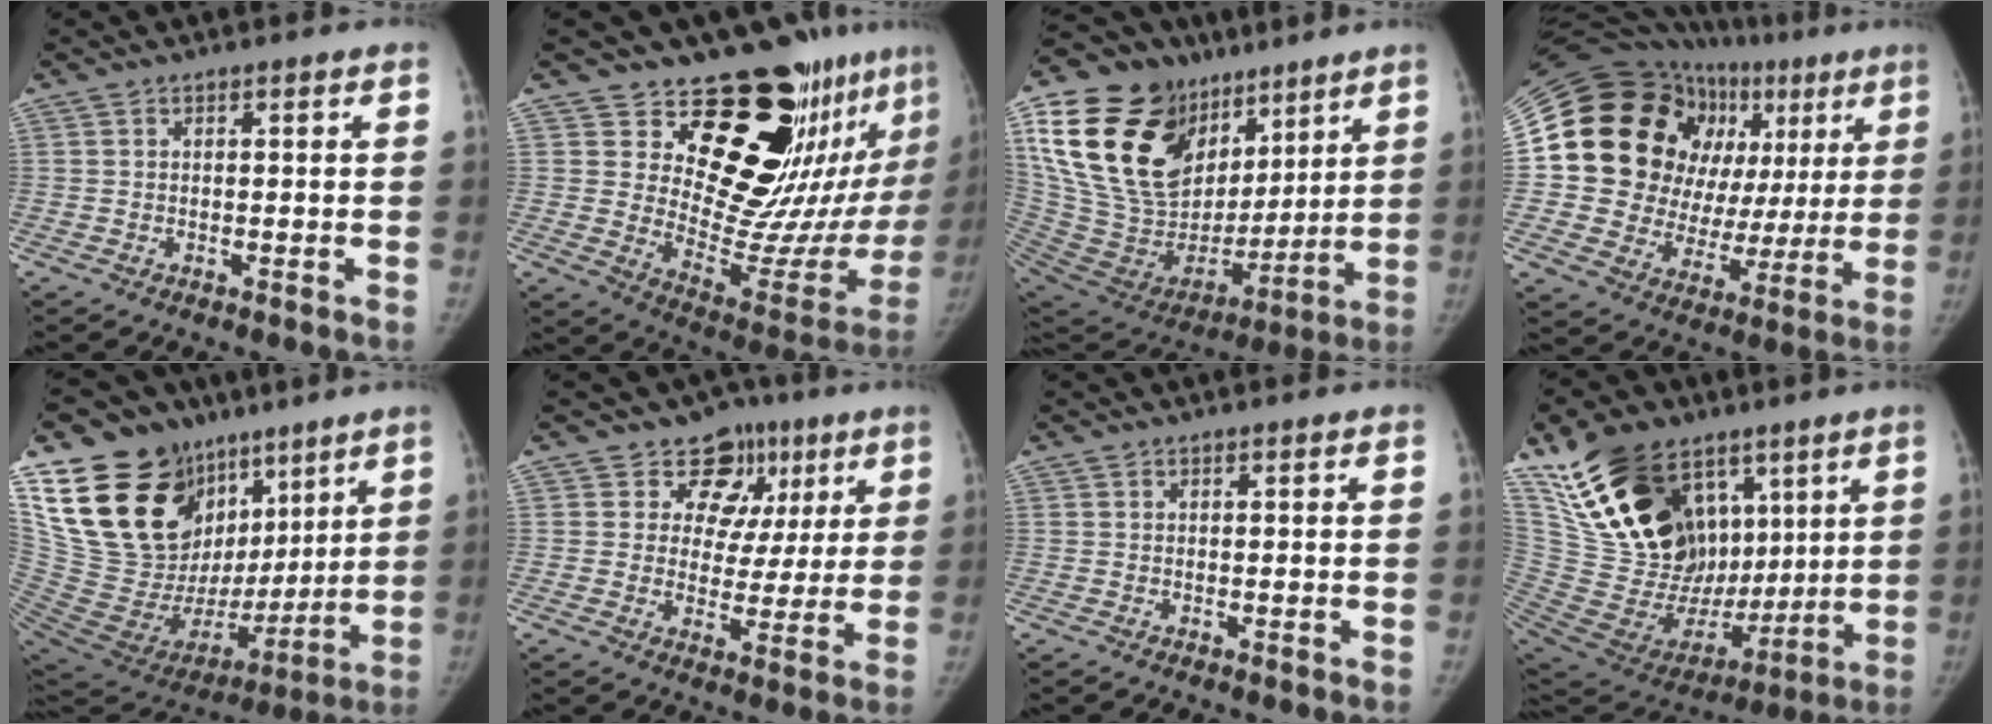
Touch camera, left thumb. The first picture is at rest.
{"total": 23.9, "force": [16.0, 10.2, 14.6], "torque": [-0.157, -0.124, 0.236]}
{"total": 31.4, "force": [15.1, 19.8, 19.2], "torque": [-0.340, -0.008, 0.288]}
{"total": 30.3, "force": [8.1, 20.2, 21.1], "torque": [-0.273, 0.046, 0.144]}
{"total": 32.4, "force": [12.7, 20.5, 21.6], "torque": [-0.356, 0.001, 0.241]}
{"total": 10.8, "force": [5.5, 9.0, 2.4], "torque": [0.026, -0.006, 0.069]}
{"total": 0.0}
{"total": 30.0, "force": [13.6, 18.5, 19.3], "torque": [-0.329, -0.015, 0.261]}